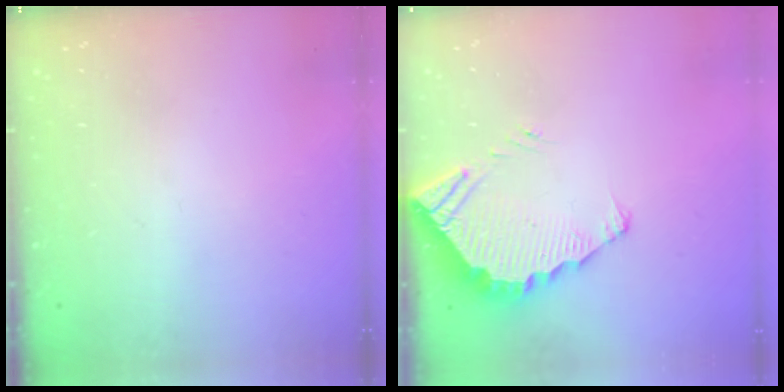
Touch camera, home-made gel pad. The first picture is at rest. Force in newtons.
{"total": 3.8, "press": 3.8, "slide": 0.3}